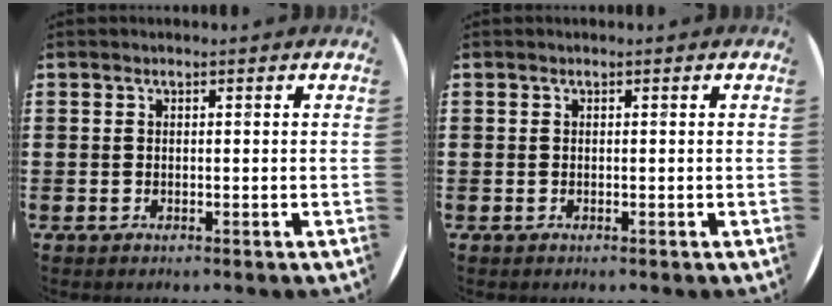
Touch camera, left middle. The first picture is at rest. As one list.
[{"total": 0.0}]